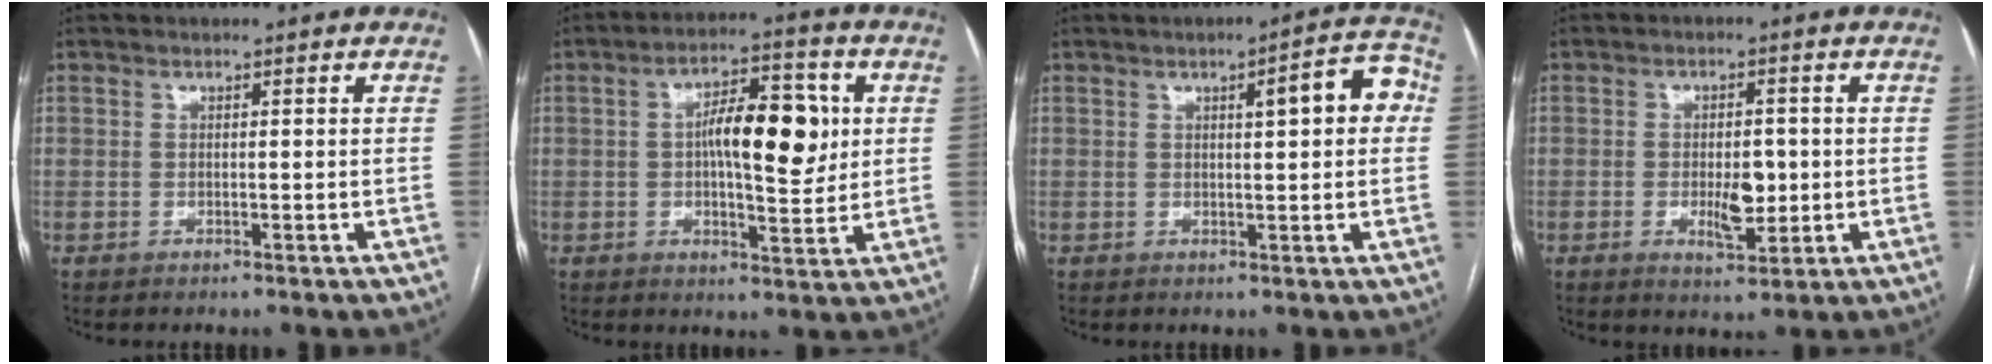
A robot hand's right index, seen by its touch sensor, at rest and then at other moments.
{"total": 11.1, "force": [1.5, 3.6, 10.3], "torque": [-0.163, 0.019, 0.023]}
{"total": 6.8, "force": [1.4, 1.4, 6.5], "torque": [-0.079, 0.022, 0.013]}
{"total": 5.3, "force": [-0.8, 2.2, 4.8], "torque": [-0.075, -0.002, -0.006]}